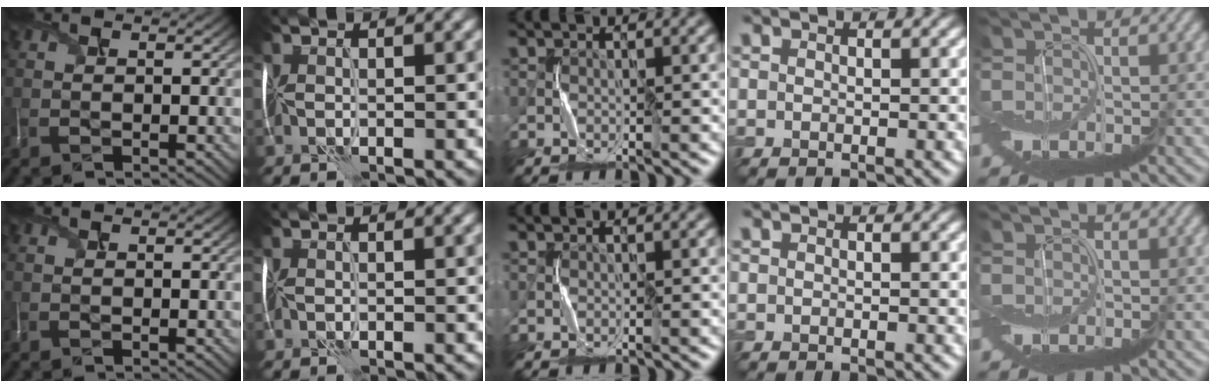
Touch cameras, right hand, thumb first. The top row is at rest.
{}